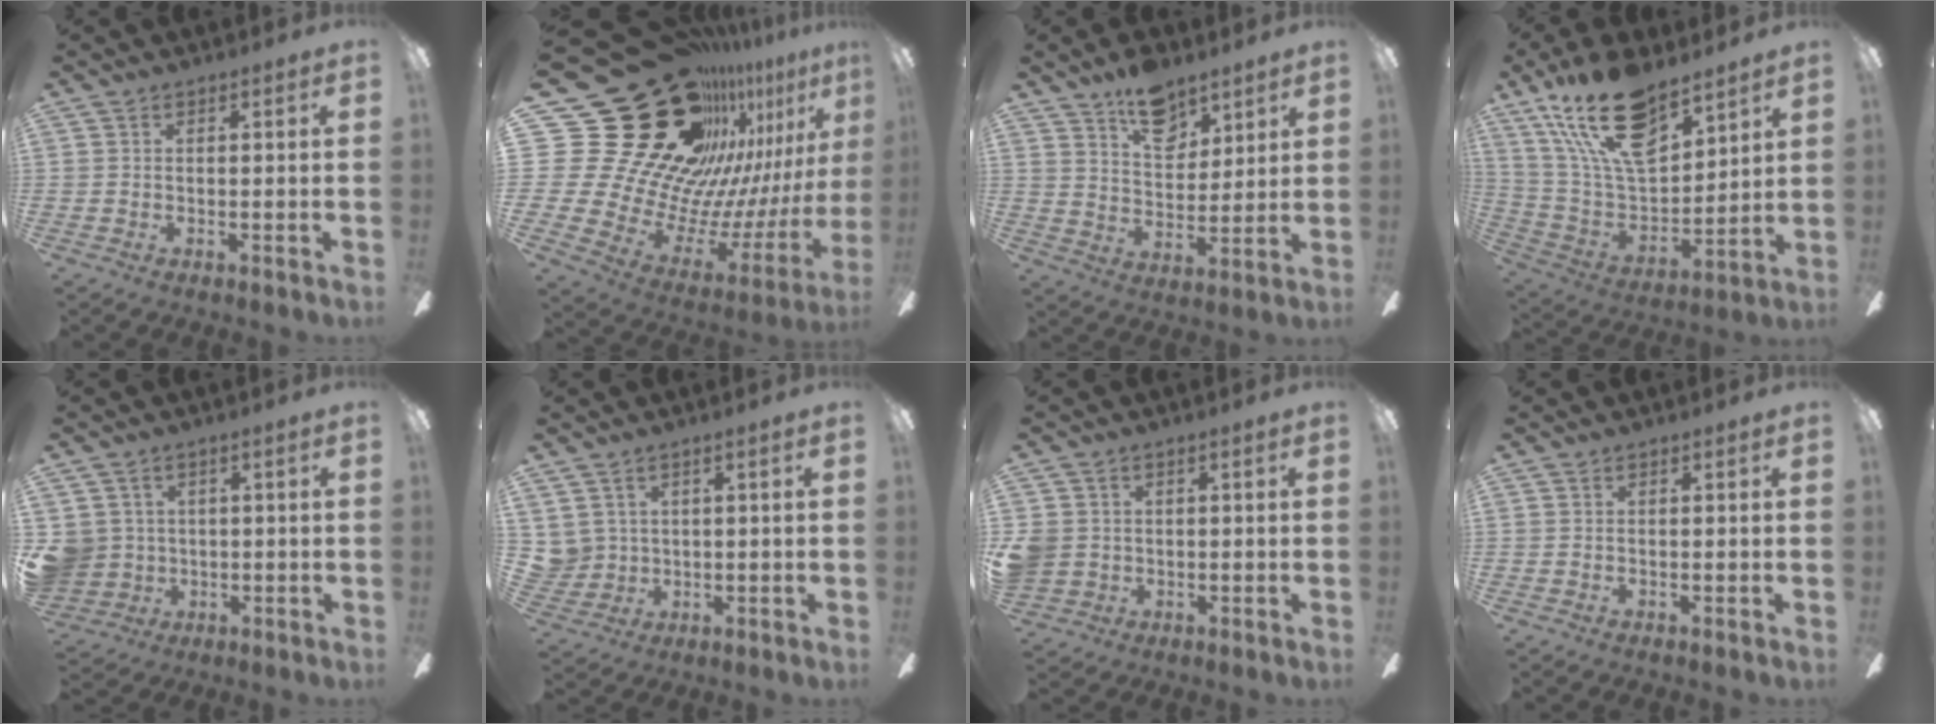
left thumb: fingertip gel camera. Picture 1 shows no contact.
{"total": 38.4, "force": [21.8, 22.6, 22.2], "torque": [-0.365, -0.212, 0.469]}
{"total": 11.8, "force": [8.4, 6.3, 5.4], "torque": [-0.075, -0.043, 0.151]}
{"total": 22.5, "force": [14.6, 10.1, 13.8], "torque": [-0.277, -0.081, 0.257]}
{"total": 6.7, "force": [0.8, 6.6, 1.1], "torque": [-0.045, 0.002, 0.020]}
{"total": 4.4, "force": [2.3, 3.8, -0.1], "torque": [-0.017, 0.001, 0.047]}
{"total": 4.7, "force": [0.5, 4.6, 1.2], "torque": [-0.046, 0.010, 0.011]}
{"total": 0.0}